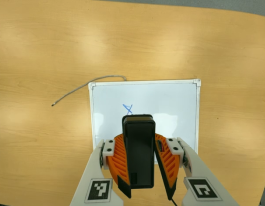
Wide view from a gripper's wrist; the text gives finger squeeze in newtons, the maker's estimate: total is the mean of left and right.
{"total": 10.9, "left": 10.0, "right": 11.7}